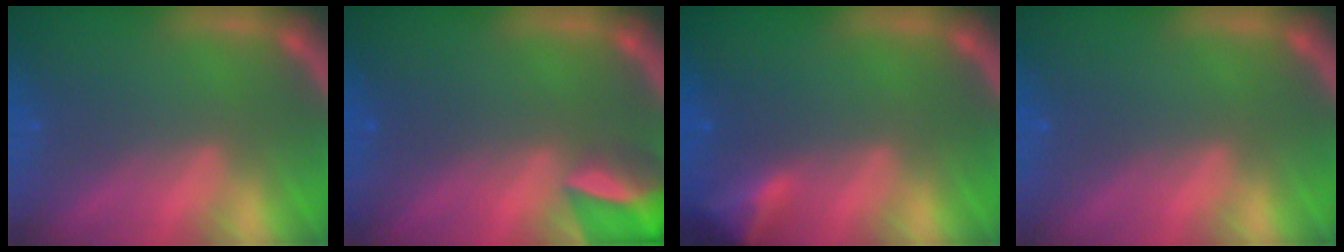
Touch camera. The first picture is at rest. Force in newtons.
{"total": 5.5}
{"total": 3.5}
{"total": 0.0}